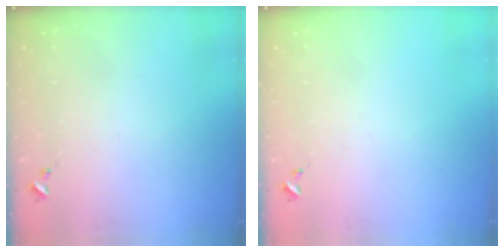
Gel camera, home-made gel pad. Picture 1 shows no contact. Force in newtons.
{"total": 0.0}